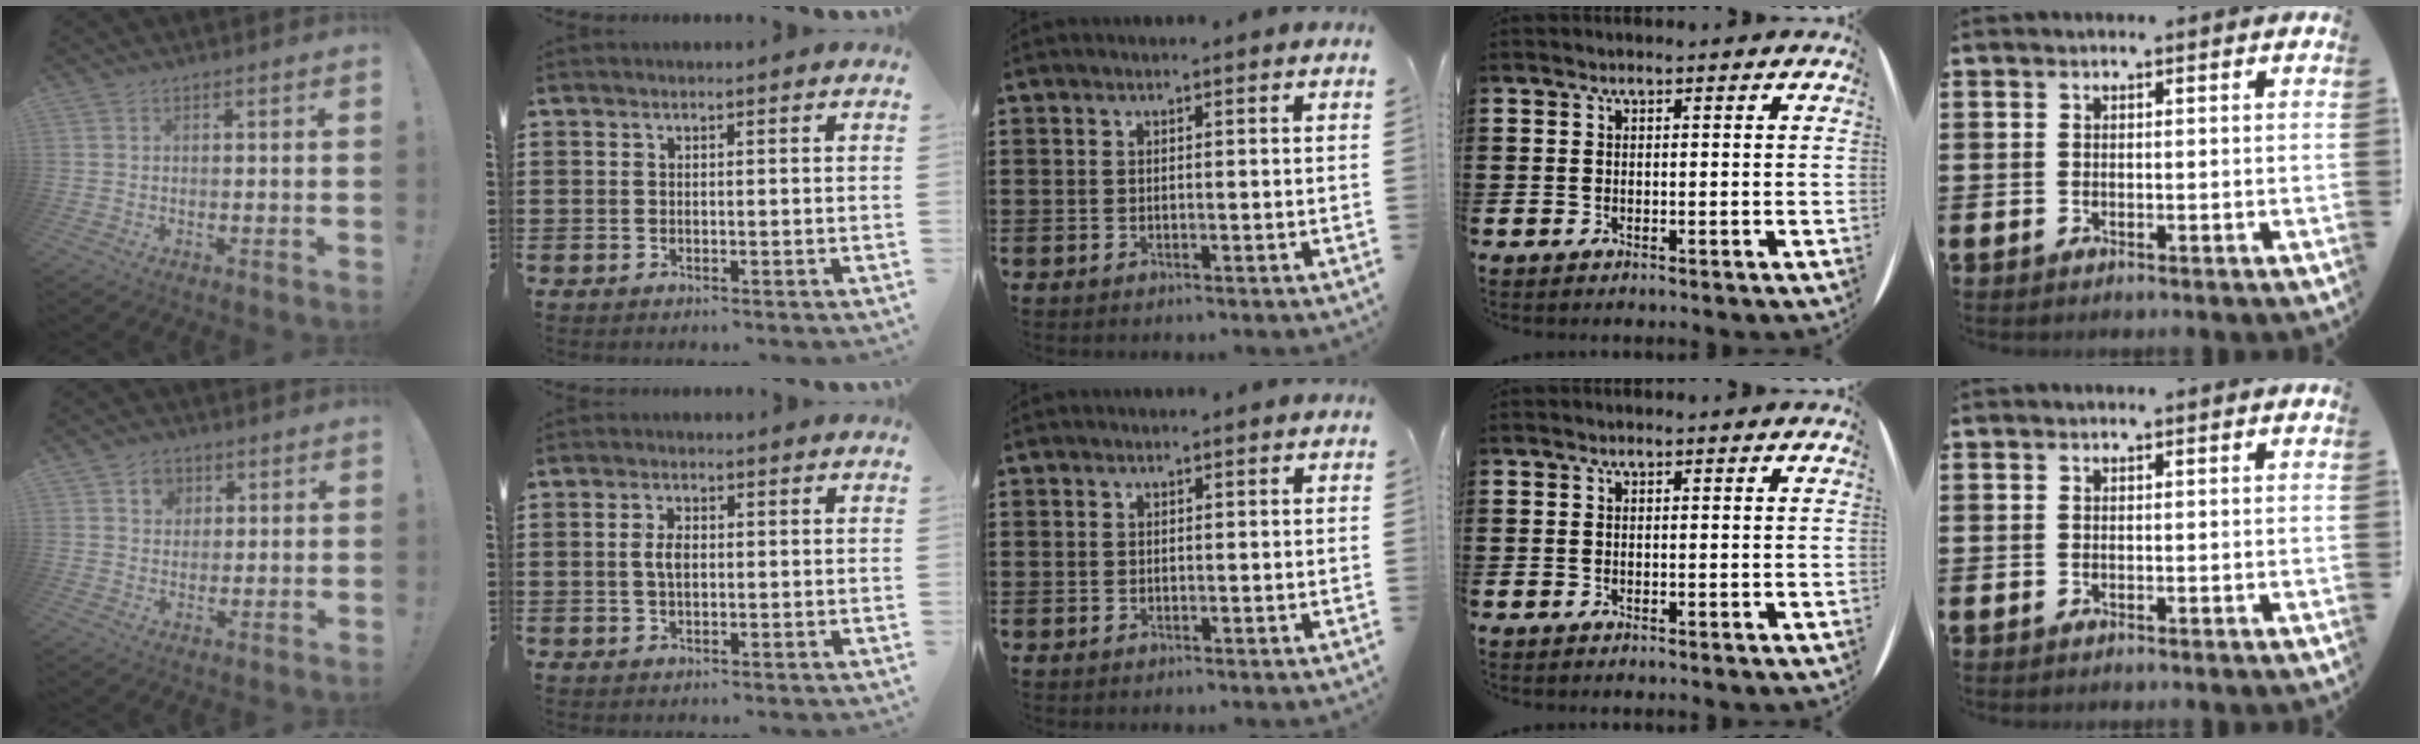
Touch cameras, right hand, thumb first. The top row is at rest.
{"thumb": {"total": 5.2, "force": [2.1, 4.6, 1.4], "torque": [-0.015, -0.007, 0.037]}, "index": {"total": 3.0, "force": [0.2, 1.4, 2.6], "torque": [-0.060, 0.004, -0.002]}, "middle": {"total": 0.7, "force": [-0.3, 0.6, 0.0], "torque": [0.001, 0.005, -0.008]}}